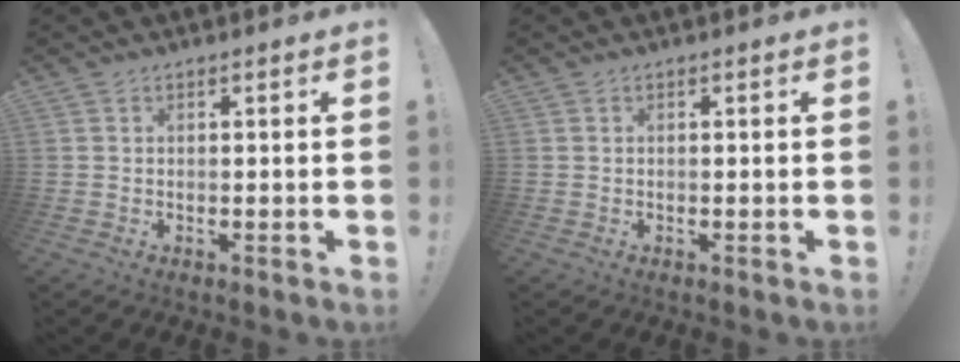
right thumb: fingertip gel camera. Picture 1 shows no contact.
{"total": 0.0}